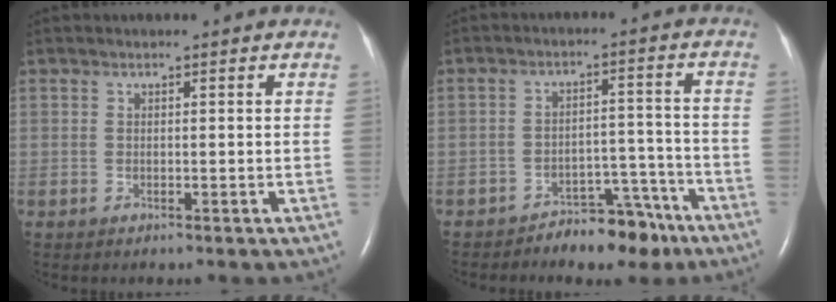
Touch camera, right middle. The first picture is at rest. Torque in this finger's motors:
{"motor_torque": [0.15, -0.14, 0.04, 0.04]}